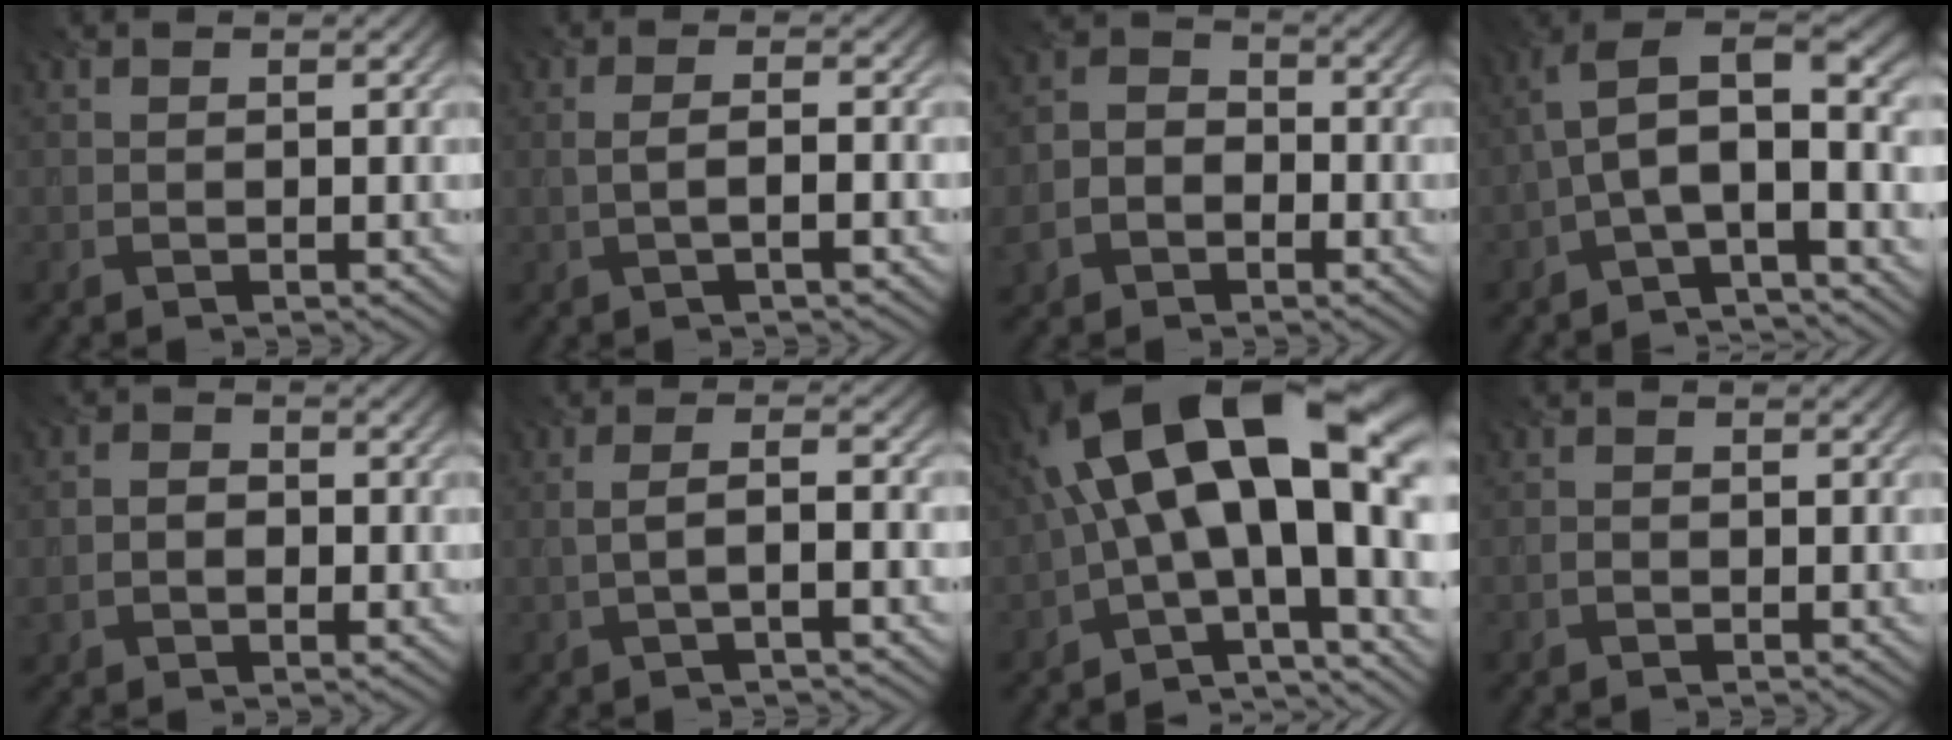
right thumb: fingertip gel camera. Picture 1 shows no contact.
{"total": 2.6, "force": [-0.5, 0.6, 2.5], "torque": [-0.047, 0.003, -0.013]}
{"total": 6.5, "force": [-2.7, 5.1, 3.0], "torque": [-0.068, -0.015, -0.065]}
{"total": 11.5, "force": [-1.9, 5.0, 10.2], "torque": [-0.188, 0.008, -0.045]}
{"total": 3.7, "force": [-0.8, 2.7, 2.4], "torque": [-0.042, -0.005, -0.016]}
{"total": 3.3, "force": [-0.7, 0.7, 3.1], "torque": [-0.059, 0.006, -0.018]}
{"total": 19.6, "force": [1.8, 8.6, 17.5], "torque": [-0.271, 0.018, 0.032]}
{"total": 0.7, "force": [-0.4, 0.4, 0.3], "torque": [-0.006, 0.000, -0.009]}